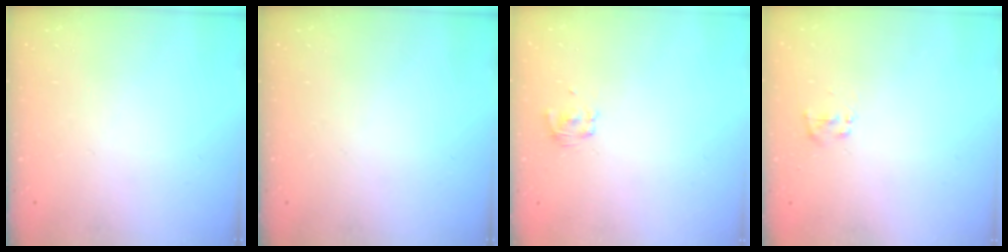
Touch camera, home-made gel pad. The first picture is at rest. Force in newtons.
{"total": 0.0}
{"total": 2.3, "press": 2.1, "slide": 0.9}
{"total": 1.8, "press": 1.7, "slide": 0.7}